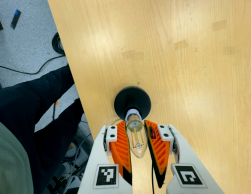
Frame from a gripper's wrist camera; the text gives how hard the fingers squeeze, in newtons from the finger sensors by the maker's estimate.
{"total": 19.9, "left": 21.3, "right": 18.5}